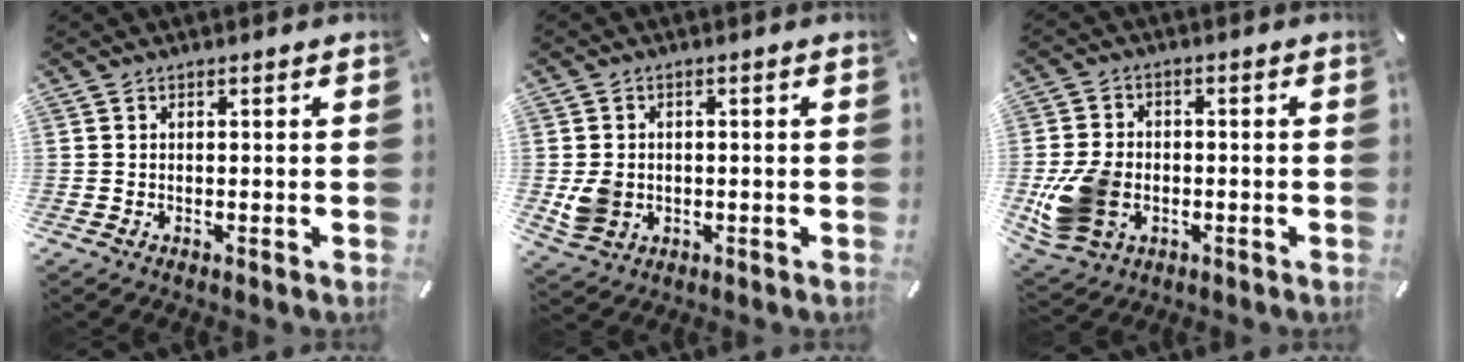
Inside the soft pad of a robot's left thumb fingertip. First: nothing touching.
{"total": 5.6, "force": [-0.7, 4.9, 2.5], "torque": [-0.043, 0.002, -0.011]}
{"total": 12.2, "force": [-2.8, 9.3, 7.4], "torque": [-0.169, 0.007, -0.048]}